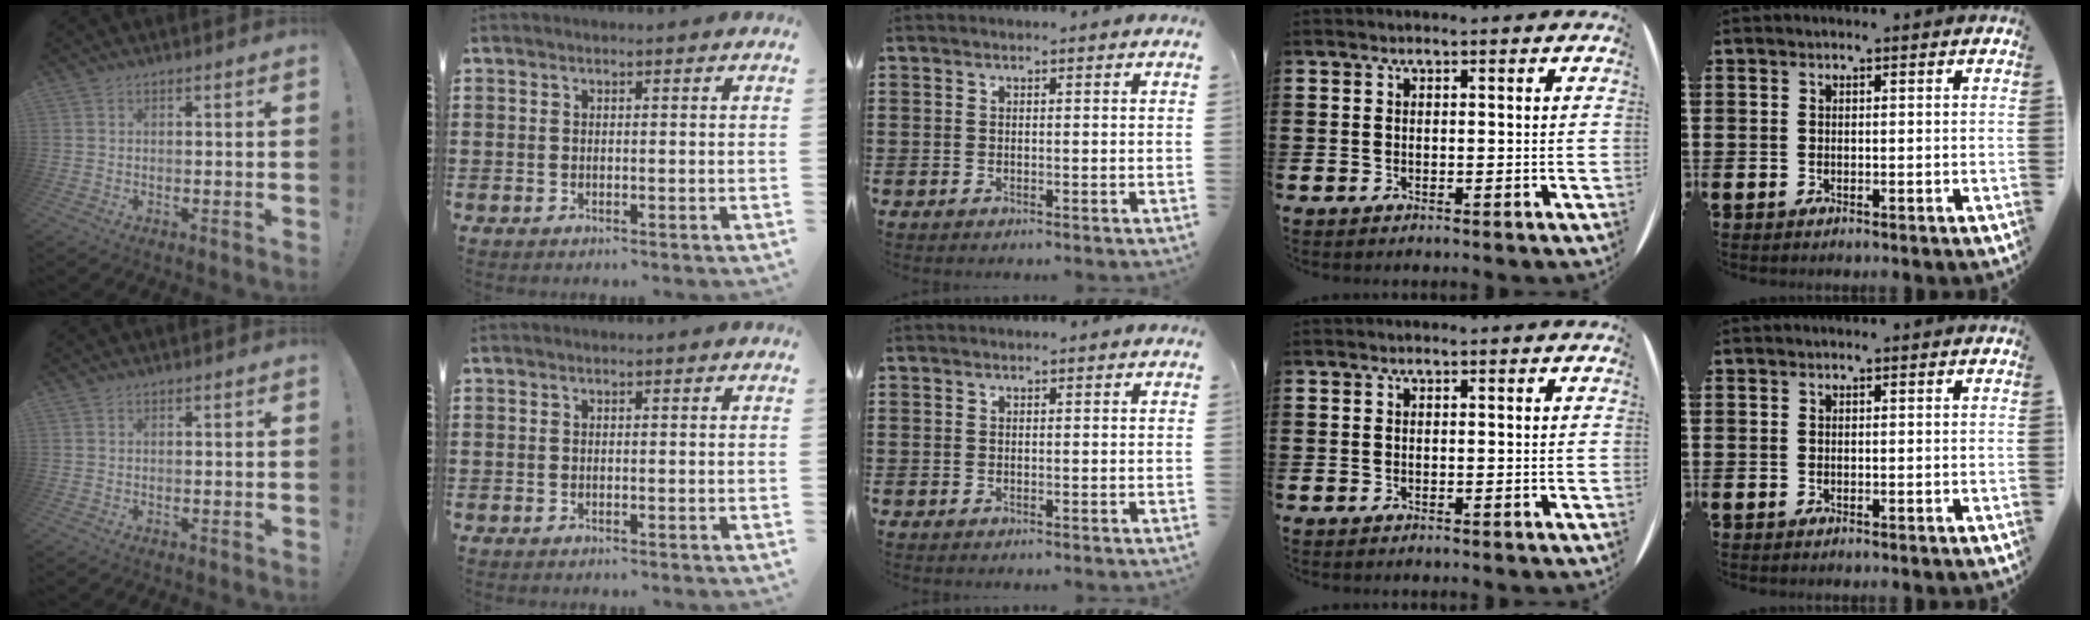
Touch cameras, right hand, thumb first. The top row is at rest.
{}